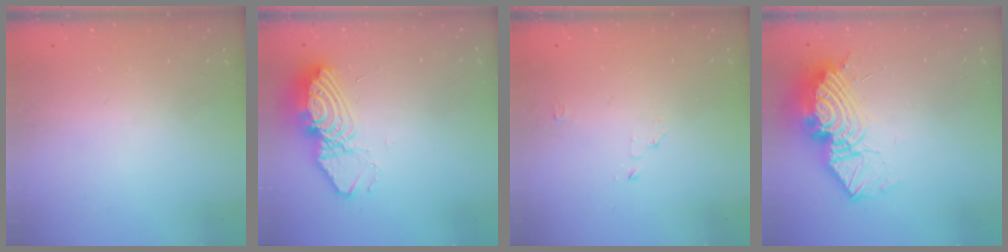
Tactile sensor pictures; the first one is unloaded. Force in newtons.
{"total": 13.0, "press": 13.0, "slide": 1.1}
{"total": 2.1, "press": 2.1, "slide": 0.2}
{"total": 19.7, "press": 19.6, "slide": 2.4}